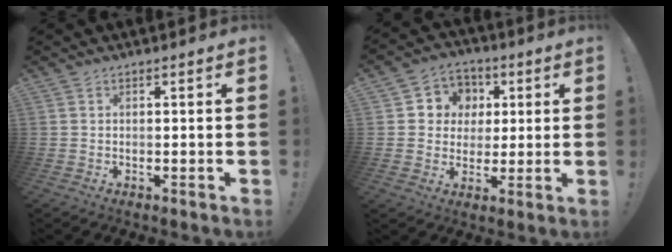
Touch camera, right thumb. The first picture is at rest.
{"total": 8.7, "force": [0.8, 8.4, 2.2], "torque": [-0.029, 0.000, 0.023]}